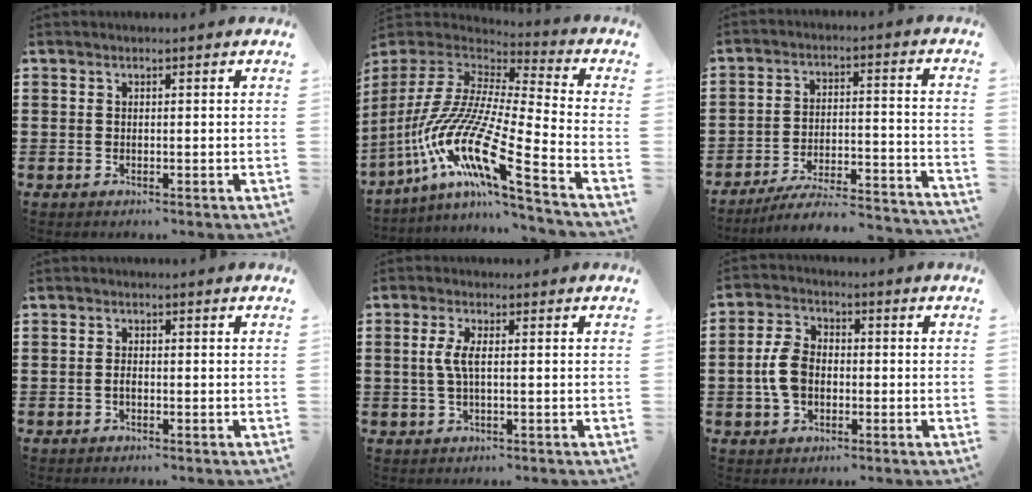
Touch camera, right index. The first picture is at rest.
{"total": 15.3, "force": [-9.1, 1.4, 12.3], "torque": [-0.275, -0.023, -0.182]}
{"total": 6.9, "force": [-5.8, 0.6, 3.6], "torque": [-0.052, -0.001, -0.114]}
{"total": 0.9, "force": [-0.4, 0.3, 0.8], "torque": [-0.018, -0.006, -0.006]}
{"total": 3.3, "force": [0.2, 0.3, 3.3], "torque": [-0.078, -0.007, -0.004]}
{"total": 5.7, "force": [-0.7, 3.6, 4.4], "torque": [-0.113, -0.001, -0.020]}